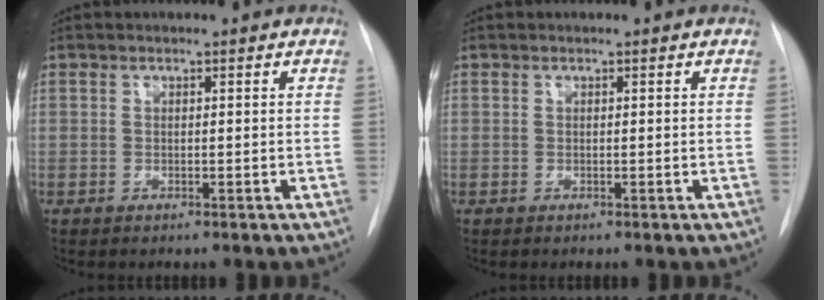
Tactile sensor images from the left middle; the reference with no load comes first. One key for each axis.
{"total": 0.0}